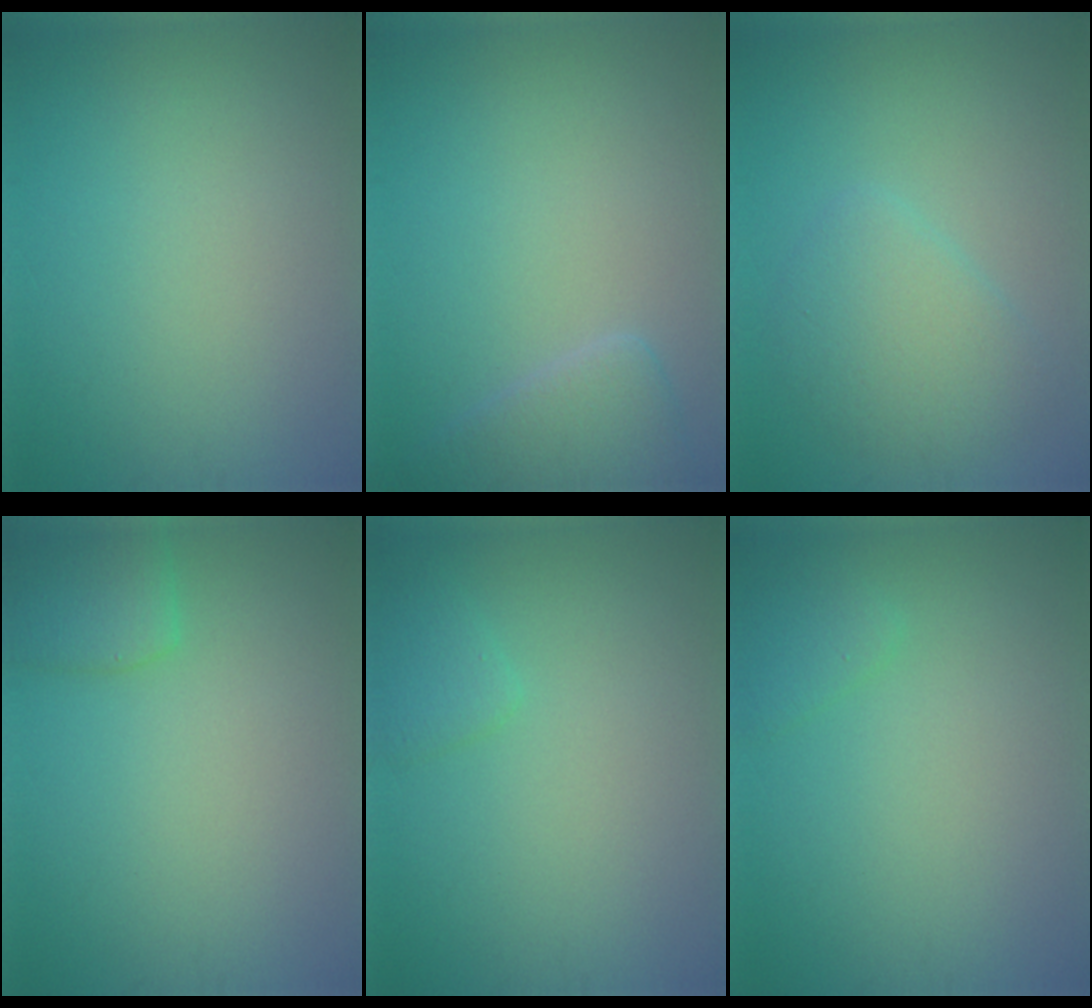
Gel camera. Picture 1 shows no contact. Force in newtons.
{"total": 2.9, "press": 2.9, "slide": 0.3}
{"total": 3.3, "press": 3.3, "slide": 0.2}
{"total": 2.7, "press": 2.6, "slide": 0.2}
{"total": 1.4, "press": 1.4, "slide": 0.1}
{"total": 1.3, "press": 1.3, "slide": 0.1}